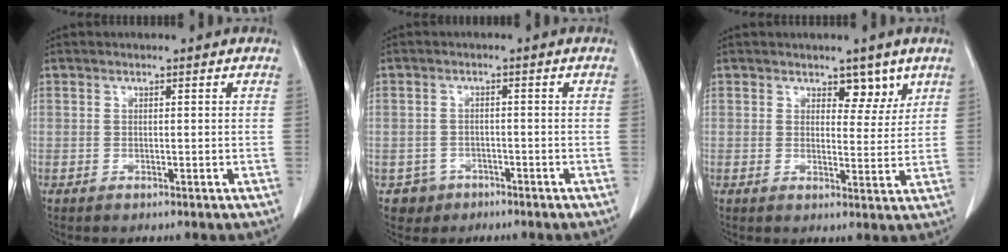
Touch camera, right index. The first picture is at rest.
{"total": 3.2, "force": [-1.7, 2.7, -0.3], "torque": [0.009, 0.013, -0.028]}
{"total": 4.0, "force": [2.7, 2.1, 2.1], "torque": [-0.015, -0.005, 0.038]}